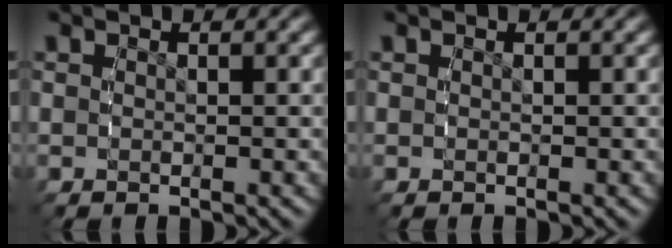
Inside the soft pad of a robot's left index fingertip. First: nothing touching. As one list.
[{"total": 0.0}]